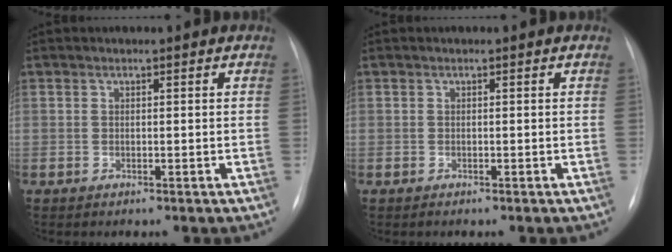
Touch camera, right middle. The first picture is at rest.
{"total": 0.0}